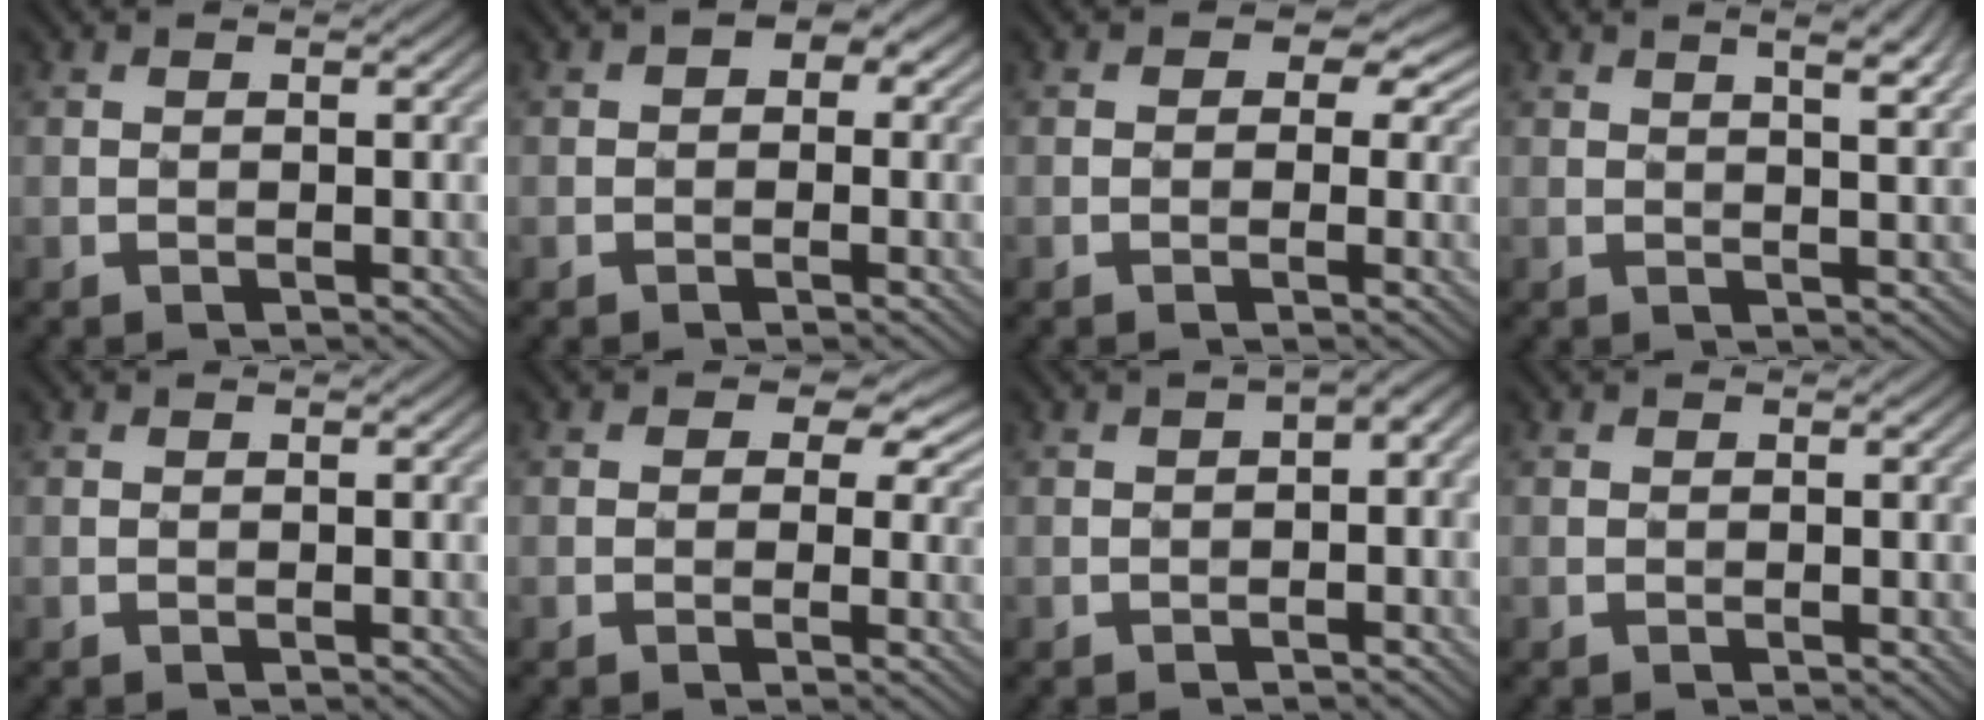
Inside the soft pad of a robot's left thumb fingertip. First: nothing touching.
{"total": 3.1, "force": [0.6, 2.2, 2.1], "torque": [-0.021, 0.004, 0.002]}
{"total": 4.7, "force": [1.4, 3.4, 2.8], "torque": [-0.030, -0.003, 0.009]}
{"total": 5.7, "force": [2.8, 1.4, 4.8], "torque": [-0.066, 0.015, 0.038]}
{"total": 0.0}
{"total": 5.1, "force": [1.8, 3.5, 3.2], "torque": [-0.034, -0.002, 0.015]}
{"total": 3.3, "force": [-0.3, 1.6, 2.9], "torque": [-0.040, 0.006, -0.005]}
{"total": 0.0}